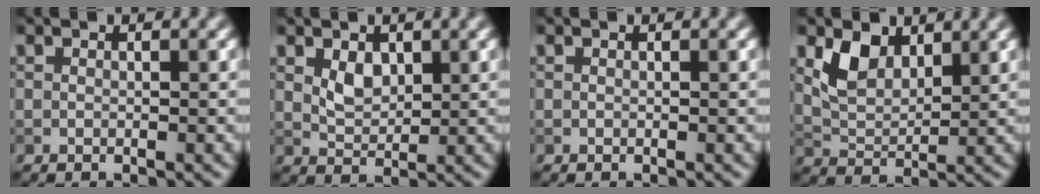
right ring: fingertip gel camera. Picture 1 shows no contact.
{"total": 2.2, "force": [0.9, 1.4, 1.3], "torque": [-0.026, -0.004, 0.022]}
{"total": 0.0}
{"total": 3.9, "force": [2.1, 2.3, 2.3], "torque": [-0.052, -0.006, 0.044]}